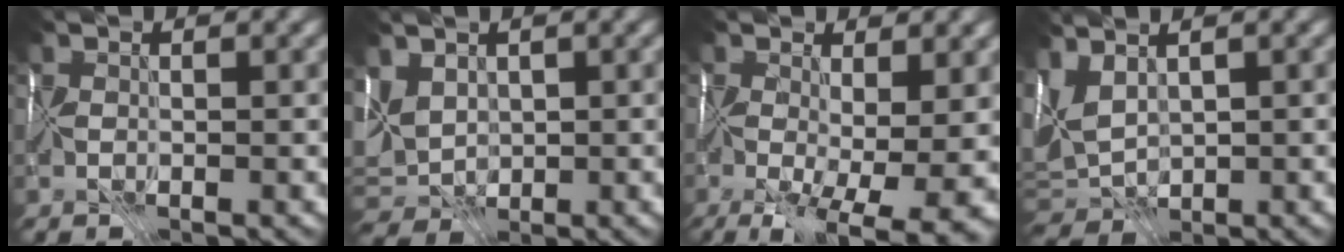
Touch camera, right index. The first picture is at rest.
{"total": 5.1, "force": [1.3, 3.9, 3.0], "torque": [-0.083, 0.006, 0.028]}
{"total": 12.8, "force": [-3.6, 5.8, 10.9], "torque": [-0.163, -0.029, -0.021]}
{"total": 4.1, "force": [0.9, 2.5, 3.1], "torque": [-0.067, 0.012, 0.015]}